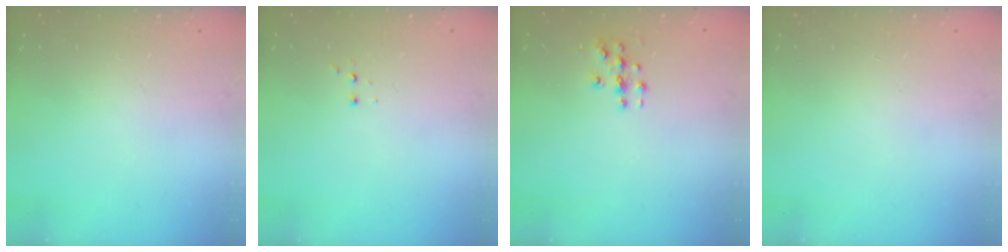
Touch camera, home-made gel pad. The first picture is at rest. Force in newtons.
{"total": 2.8, "press": 2.8, "slide": 0.5}
{"total": 3.7, "press": 3.7, "slide": 0.1}
{"total": 0.0}